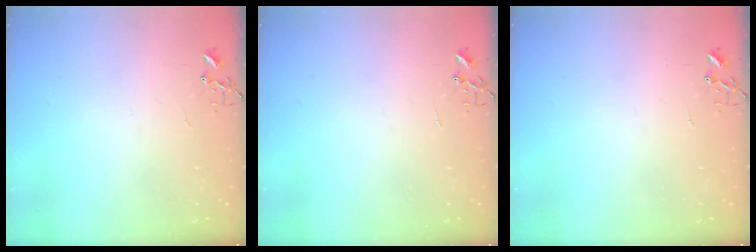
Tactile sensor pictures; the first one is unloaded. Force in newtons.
{"total": 0.0}
{"total": 0.0}